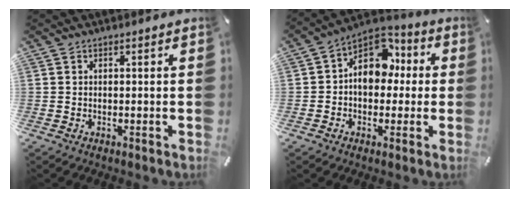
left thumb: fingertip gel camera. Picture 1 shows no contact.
{"total": 11.1, "force": [0.6, 9.0, 6.4], "torque": [-0.100, -0.005, 0.008]}